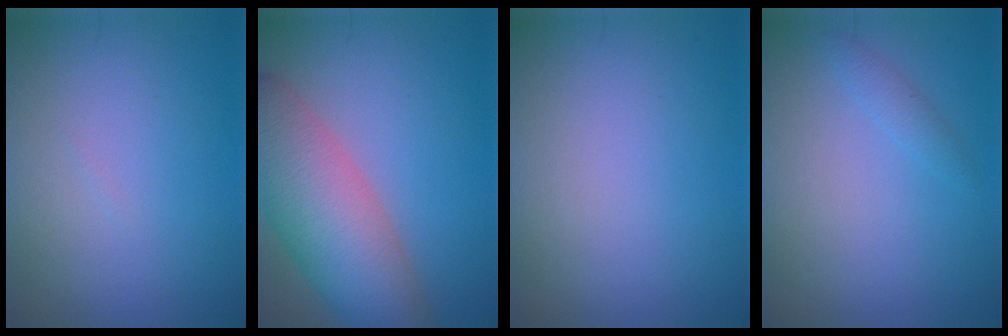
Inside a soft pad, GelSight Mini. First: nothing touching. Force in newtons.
{"total": 8.9, "press": 8.8, "slide": 0.5}
{"total": 0.0}
{"total": 1.0, "press": 1.0, "slide": 0.1}